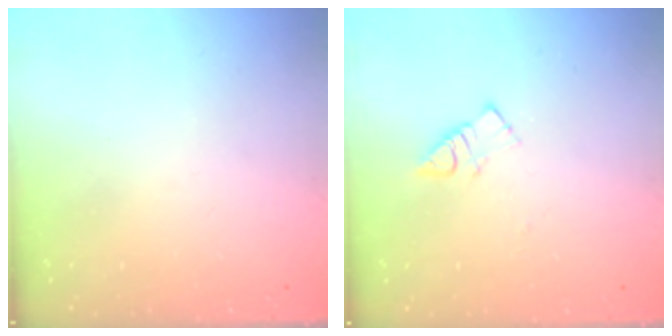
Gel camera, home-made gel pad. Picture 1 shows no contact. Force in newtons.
{"total": 3.9, "press": 3.9, "slide": 0.5}